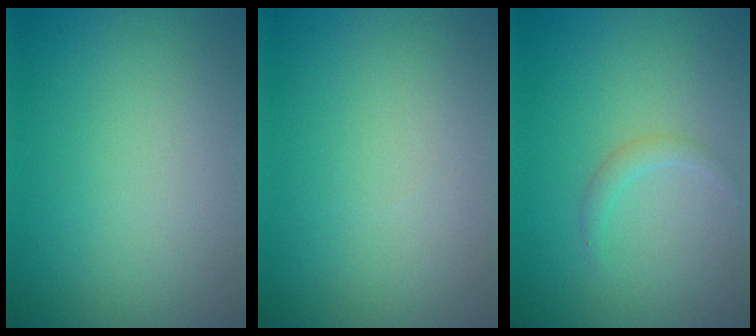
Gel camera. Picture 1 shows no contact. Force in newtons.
{"total": 0.0}
{"total": 1.1, "press": 1.1, "slide": 0.1}